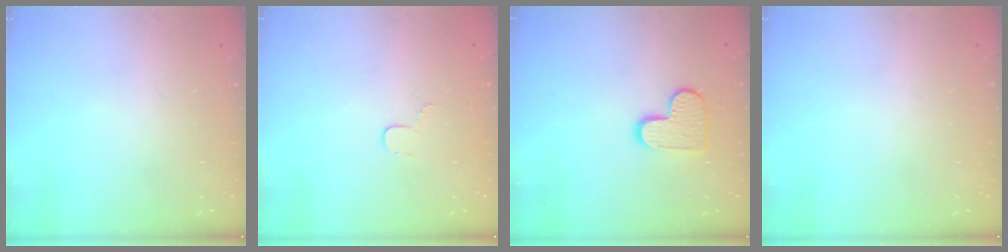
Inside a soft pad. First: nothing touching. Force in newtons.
{"total": 3.4, "press": 3.4, "slide": 0.4}
{"total": 10.0, "press": 10.0, "slide": 0.6}
{"total": 0.0}